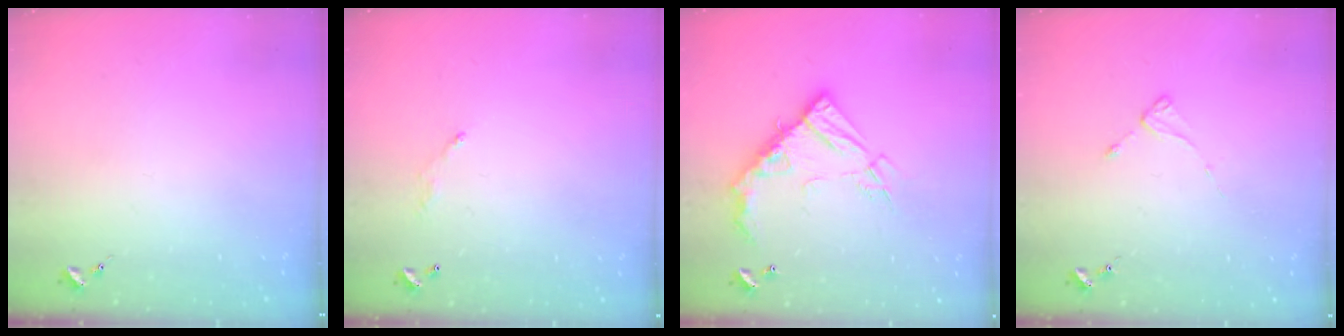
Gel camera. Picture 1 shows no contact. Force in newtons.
{"total": 4.0, "press": 4.0, "slide": 0.2}
{"total": 17.2, "press": 17.1, "slide": 1.7}
{"total": 2.0, "press": 2.0, "slide": 0.3}